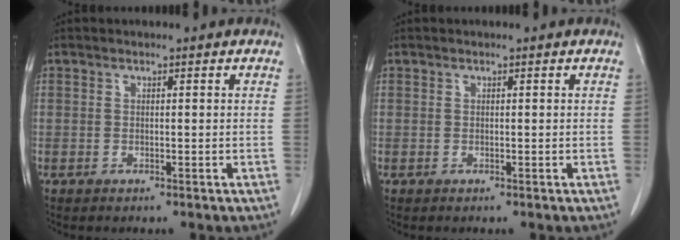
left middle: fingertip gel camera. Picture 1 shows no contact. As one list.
[{"total": 0.0}]